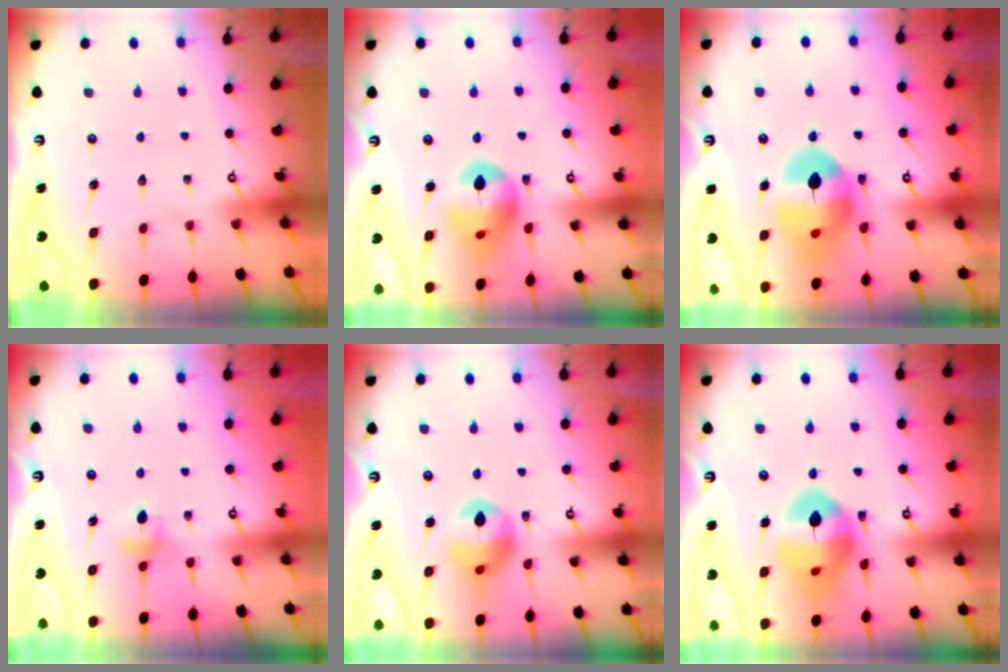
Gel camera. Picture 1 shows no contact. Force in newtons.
{"total": 13.5, "press": 13.4, "slide": 1.4}
{"total": 15.5, "press": 15.4, "slide": 1.8}
{"total": 5.0, "press": 4.9, "slide": 0.7}
{"total": 12.8, "press": 12.7, "slide": 1.3}
{"total": 16.6, "press": 16.5, "slide": 2.1}